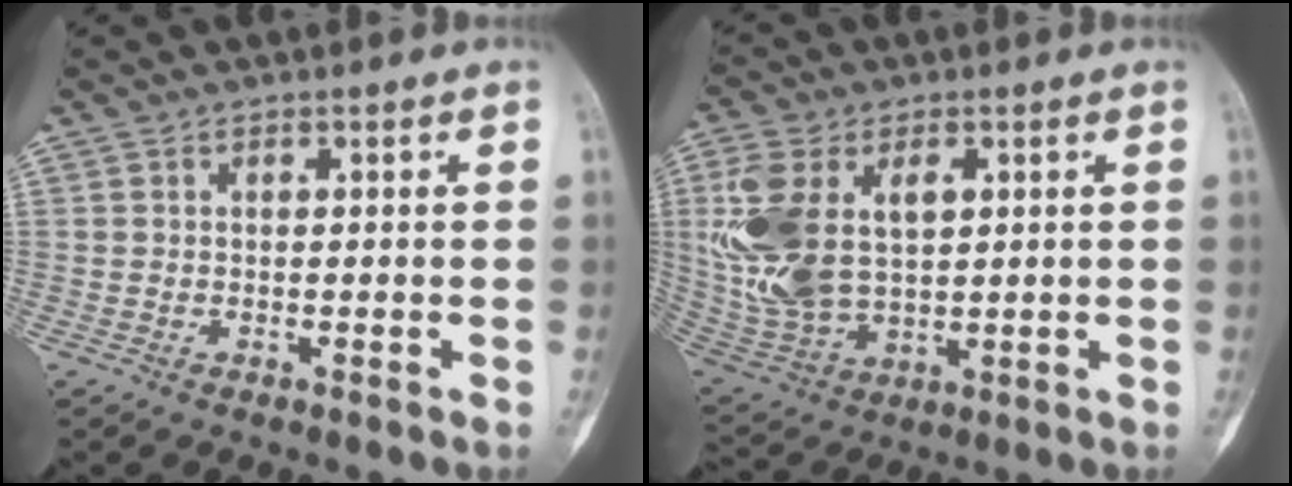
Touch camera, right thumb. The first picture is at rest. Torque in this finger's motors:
{"motor_torque": [0.13, 2.78, 0.23, 0.07, 0.21]}